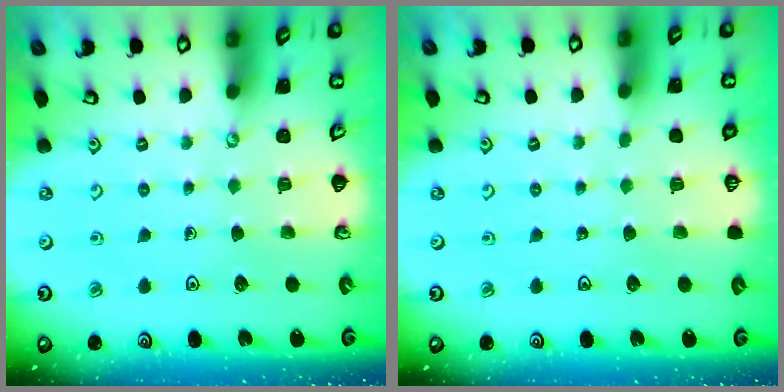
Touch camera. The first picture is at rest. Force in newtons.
{"total": 0.0}